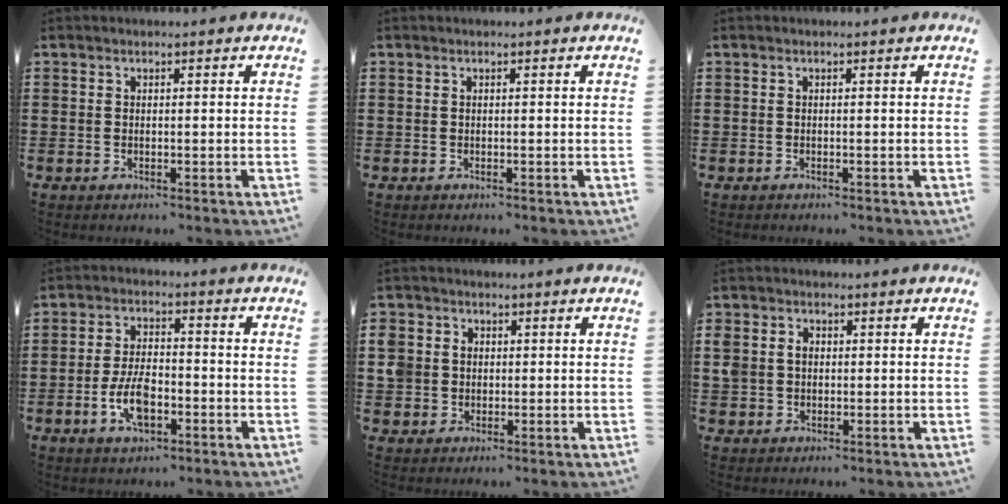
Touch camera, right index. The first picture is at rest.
{"total": 0.0}
{"total": 0.0}
{"total": 8.0, "force": [-2.9, 3.8, 6.4], "torque": [-0.146, -0.002, -0.059]}
{"total": 3.7, "force": [0.2, 3.6, 0.9], "torque": [-0.041, 0.011, -0.001]}
{"total": 3.0, "force": [0.2, 2.7, 1.4], "torque": [-0.037, 0.013, 0.001]}